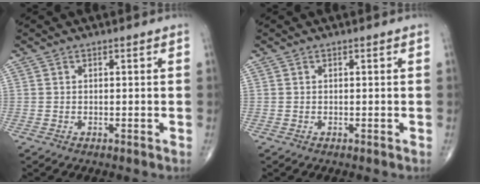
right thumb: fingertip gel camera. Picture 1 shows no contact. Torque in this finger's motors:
{"motor_torque": [0.00, 0.00, 0.00, 0.00, 0.02]}